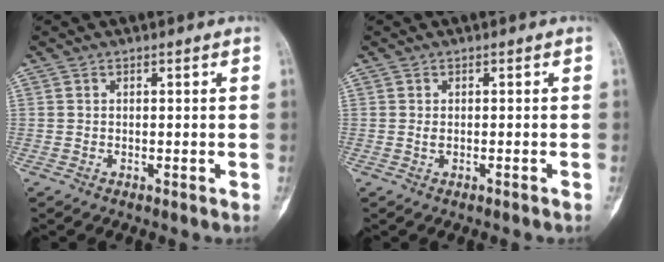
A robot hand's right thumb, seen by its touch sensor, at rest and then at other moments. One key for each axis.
{"total": 0.6, "fx": -0.2, "fy": 0.1, "fz": 0.6, "tx": -0.018, "ty": 0.007, "tz": 0.002}